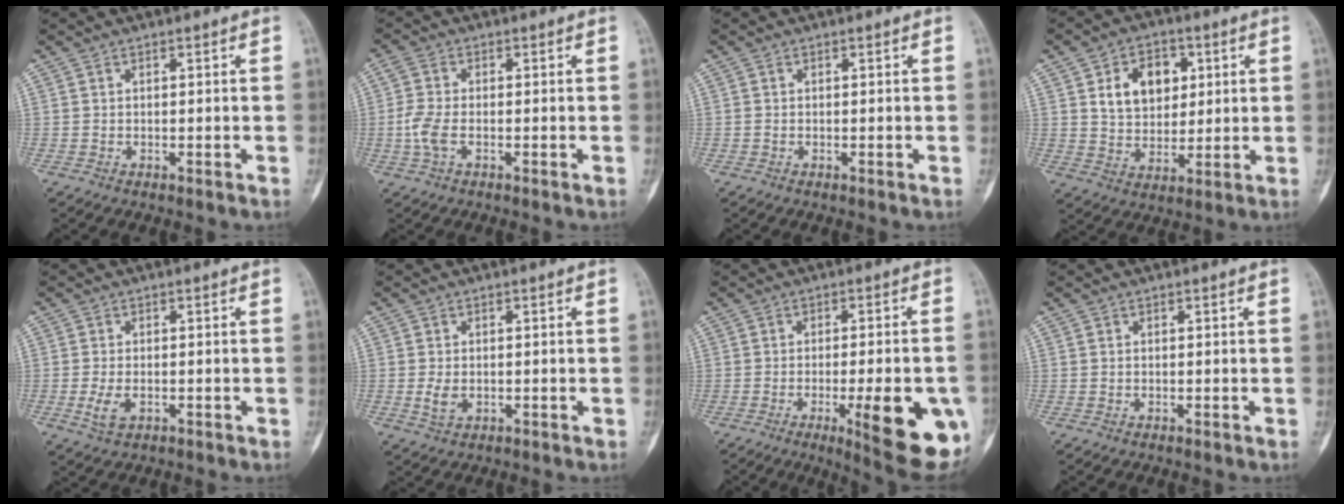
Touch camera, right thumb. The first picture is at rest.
{"total": 4.7, "force": [-1.2, 2.3, 4.0], "torque": [-0.104, 0.007, -0.028]}
{"total": 0.0}
{"total": 11.0, "force": [3.4, 7.9, 6.9], "torque": [-0.070, -0.010, 0.061]}
{"total": 3.4, "force": [-1.0, 1.9, 2.6], "torque": [-0.059, -0.005, -0.017]}
{"total": 2.7, "force": [-0.3, 1.9, 2.0], "torque": [-0.041, -0.004, -0.005]}
{"total": 15.9, "force": [-5.2, 3.8, 14.5], "torque": [-0.147, -0.002, -0.057]}
{"total": 0.0}